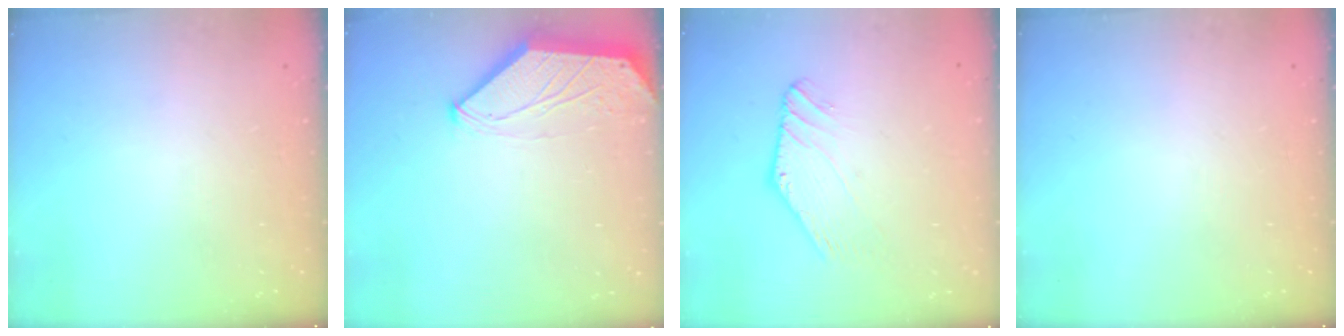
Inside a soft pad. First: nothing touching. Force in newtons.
{"total": 0.0}
{"total": 0.9, "press": 0.9, "slide": 0.1}
{"total": 0.0}